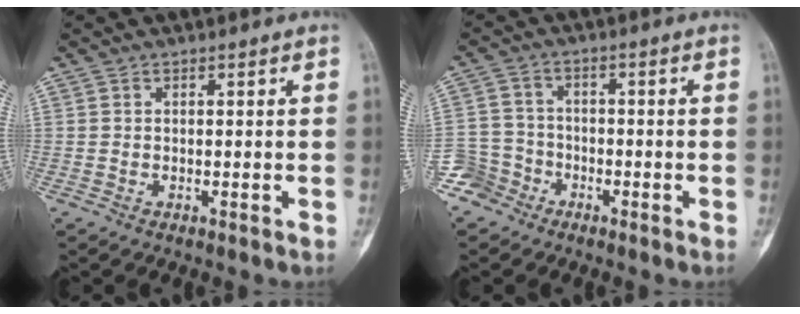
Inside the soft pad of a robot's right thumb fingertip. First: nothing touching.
{"total": 6.0, "force": [-4.0, 4.5, 0.0], "torque": [0.028, 0.029, -0.086]}